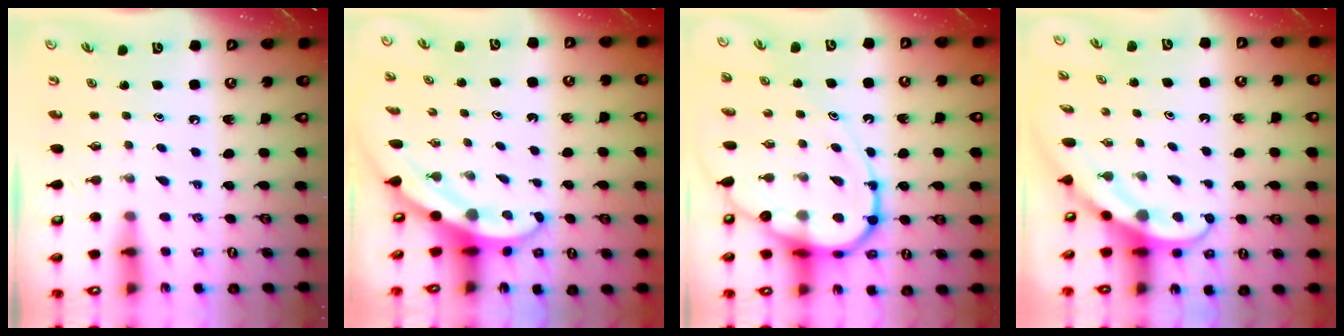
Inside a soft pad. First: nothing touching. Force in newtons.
{"total": 3.3, "press": 3.3, "slide": 0.1}
{"total": 14.4, "press": 14.4, "slide": 1.5}
{"total": 3.8, "press": 3.8, "slide": 0.3}